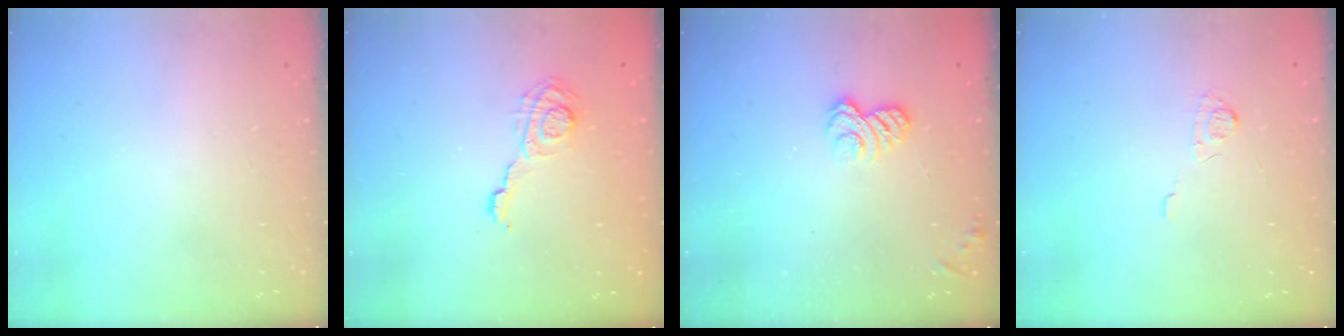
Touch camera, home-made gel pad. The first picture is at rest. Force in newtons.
{"total": 7.0, "press": 7.0, "slide": 0.3}
{"total": 3.7, "press": 3.5, "slide": 1.2}
{"total": 4.7, "press": 4.6, "slide": 0.6}